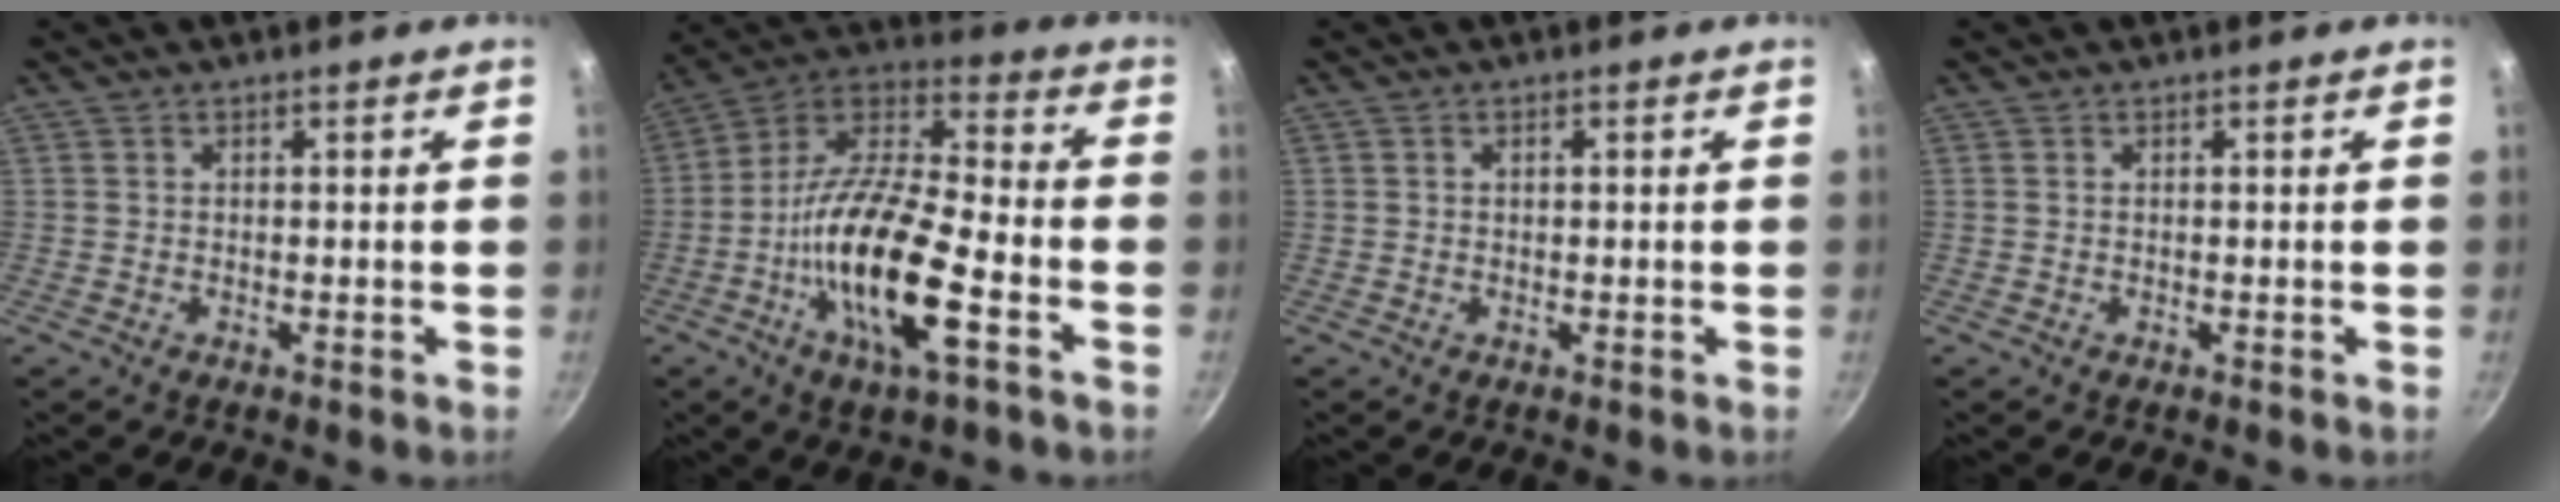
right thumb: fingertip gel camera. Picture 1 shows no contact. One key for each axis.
{"total": 20.2, "fx": -6.6, "fy": 6.5, "fz": 17.9, "tx": -0.332, "ty": 0.031, "tz": -0.141}
{"total": 0.6, "fx": 0.1, "fy": 0.4, "fz": 0.4, "tx": -0.006, "ty": 0.004, "tz": 0.002}
{"total": 0.0}